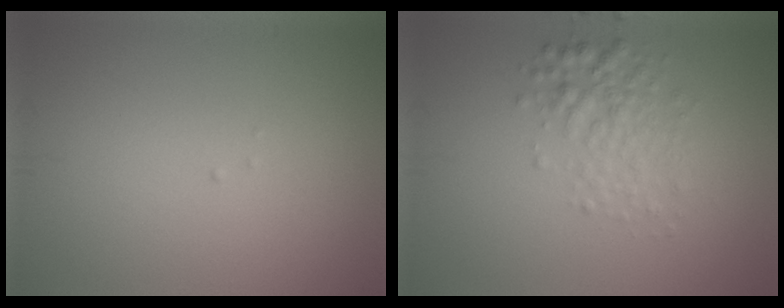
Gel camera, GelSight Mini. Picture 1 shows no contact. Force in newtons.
{"total": 3.0, "press": 3.0, "slide": 0.1}